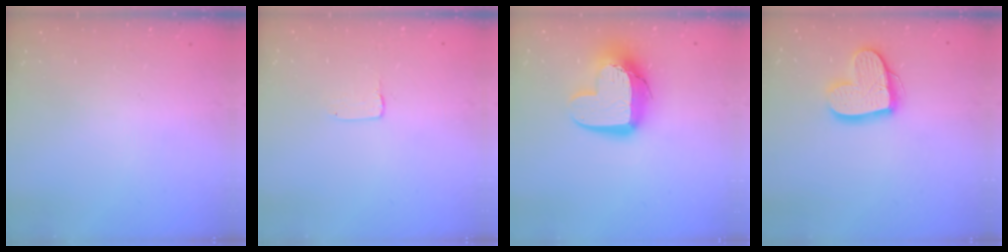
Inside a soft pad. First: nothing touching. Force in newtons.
{"total": 1.0, "press": 1.0, "slide": 0.1}
{"total": 13.3, "press": 13.3, "slide": 1.4}
{"total": 15.0, "press": 14.9, "slide": 1.1}